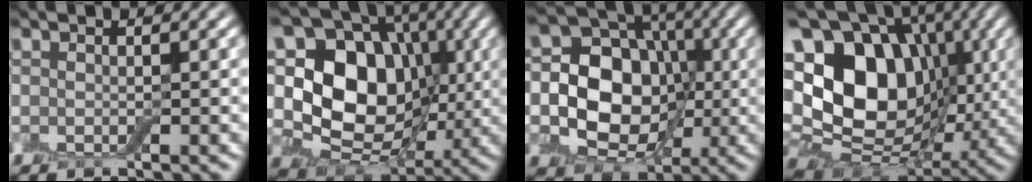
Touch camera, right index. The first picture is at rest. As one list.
[{"total": 13.1, "force": [1.9, 10.1, 8.1], "torque": [-0.134, 0.012, 0.016]}, {"total": 13.6, "force": [0.2, 11.2, 7.8], "torque": [-0.129, 0.035, -0.023]}, {"total": 17.5, "force": [3.0, 13.4, 10.8], "torque": [-0.193, 0.022, 0.061]}]